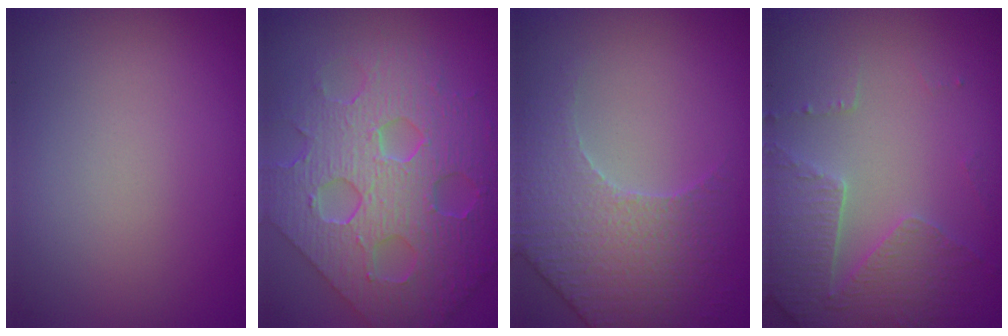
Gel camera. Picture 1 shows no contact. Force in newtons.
{"total": 7.7, "press": 6.5, "slide": 4.0}
{"total": 4.3, "press": 4.2, "slide": 0.9}
{"total": 4.6, "press": 3.4, "slide": 3.2}